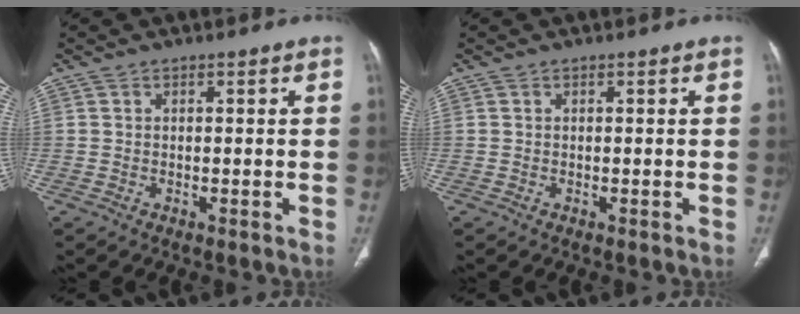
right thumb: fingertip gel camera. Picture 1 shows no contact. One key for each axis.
{"total": 0.0}